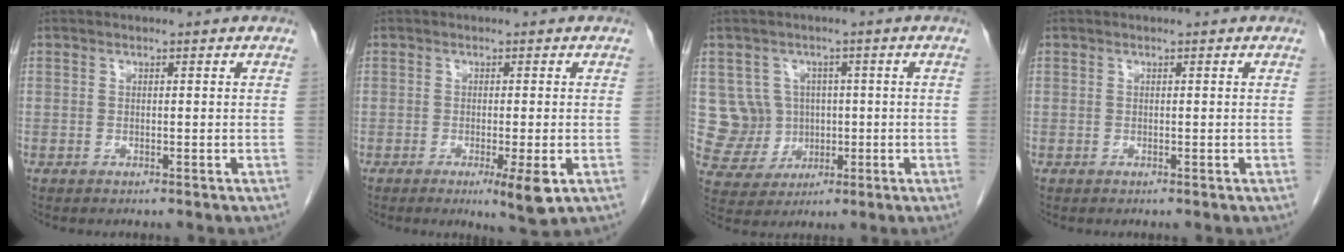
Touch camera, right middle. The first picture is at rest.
{"total": 4.6, "force": [-1.9, 0.1, 4.2], "torque": [-0.054, -0.013, -0.025]}
{"total": 6.4, "force": [0.8, 6.3, 0.7], "torque": [-0.017, 0.019, 0.028]}
{"total": 0.0}